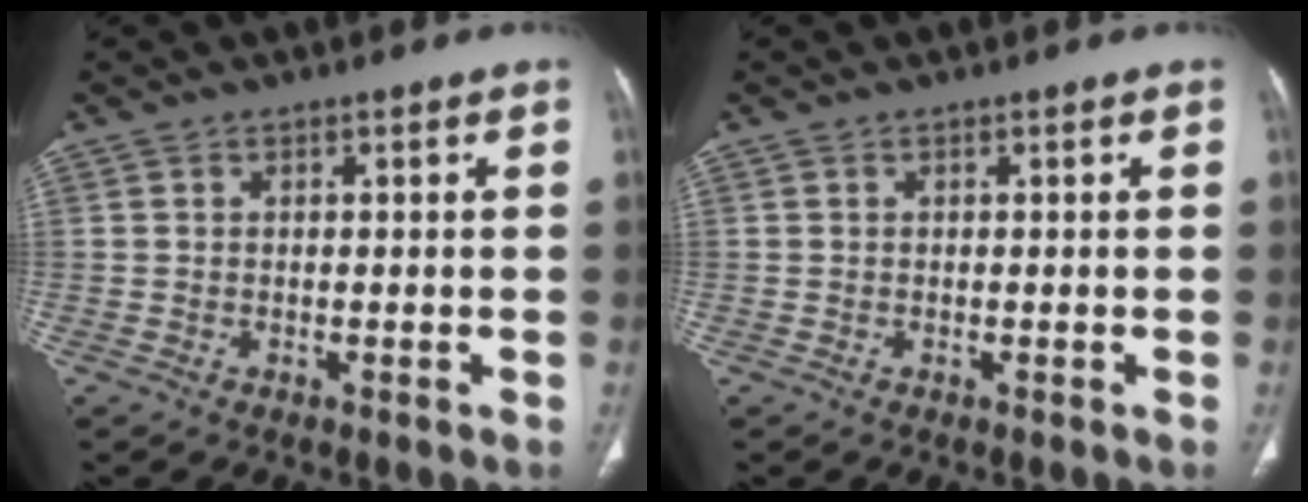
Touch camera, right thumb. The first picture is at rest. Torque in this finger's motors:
{"motor_torque": [0.00, 0.00, 0.01, -0.01, 0.00]}